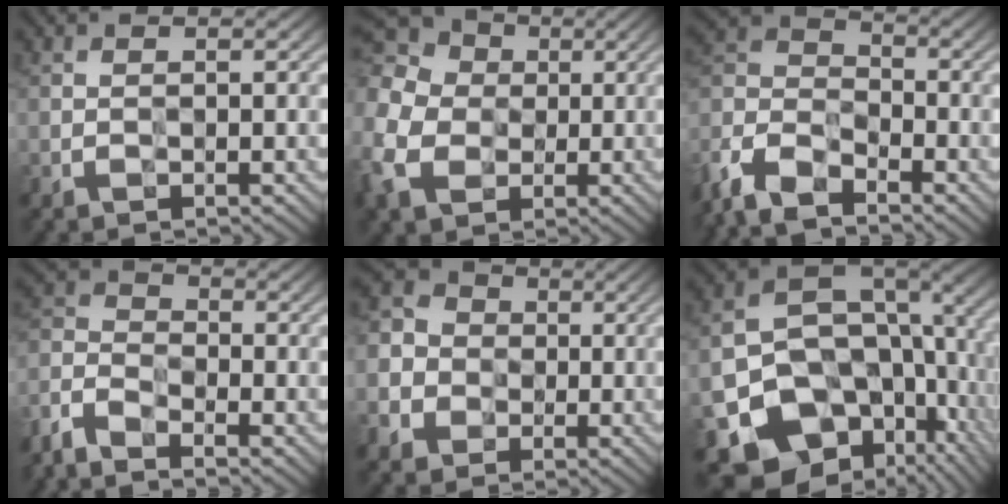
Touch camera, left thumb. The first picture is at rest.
{"total": 14.3, "force": [-1.3, 12.0, 7.7], "torque": [-0.242, -0.022, -0.046]}
{"total": 11.0, "force": [-8.5, 4.5, 5.3], "torque": [-0.131, -0.014, -0.187]}
{"total": 6.1, "force": [-5.1, 2.4, 2.6], "torque": [-0.066, -0.011, -0.126]}
{"total": 8.3, "force": [-1.5, 7.7, 2.7], "torque": [-0.098, -0.002, -0.050]}
{"total": 19.0, "force": [-4.5, 13.4, 12.8], "torque": [-0.247, -0.058, -0.020]}